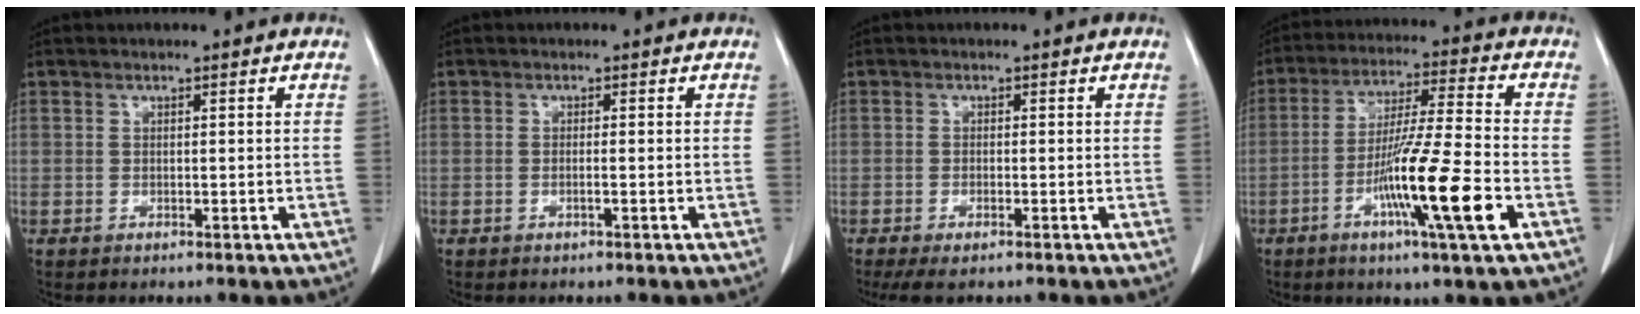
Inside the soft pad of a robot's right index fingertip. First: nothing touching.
{"total": 0.8, "force": [-0.3, -0.1, 0.8], "torque": [-0.017, 0.000, -0.005]}
{"total": 3.7, "force": [-2.6, 0.7, 2.6], "torque": [-0.044, -0.009, -0.042]}
{"total": 14.4, "force": [-5.2, -0.5, 13.4], "torque": [-0.246, -0.017, -0.097]}